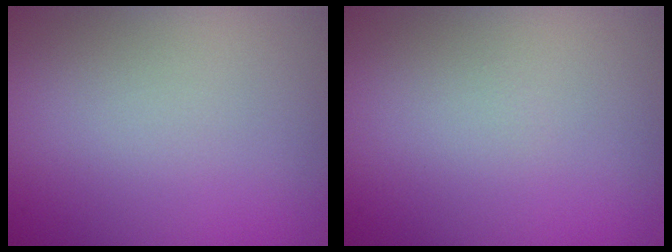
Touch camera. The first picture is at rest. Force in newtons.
{"total": 0.0}